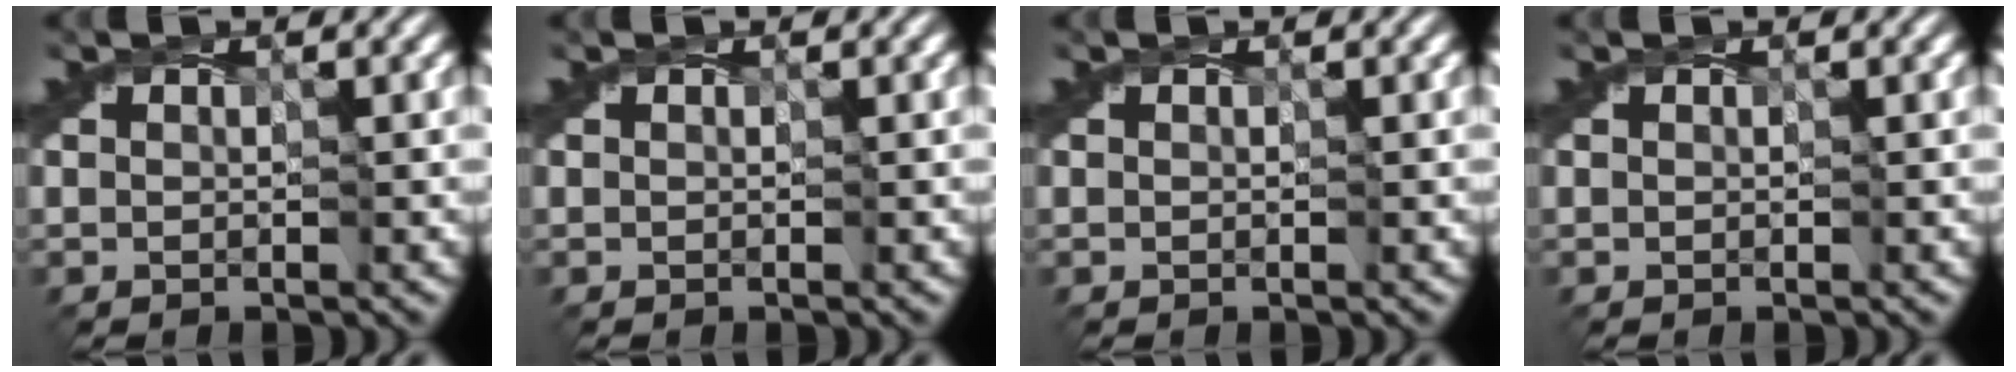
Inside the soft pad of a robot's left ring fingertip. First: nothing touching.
{"total": 0.0}
{"total": 0.0}
{"total": 0.0}